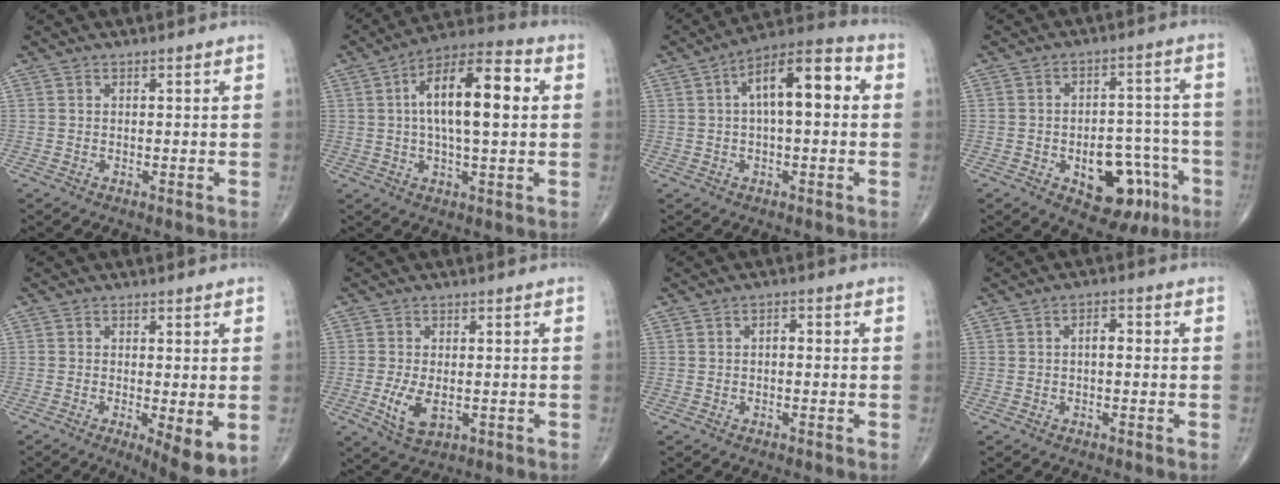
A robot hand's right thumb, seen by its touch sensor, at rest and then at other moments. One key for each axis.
{"total": 15.7, "fx": 2.2, "fy": 5.8, "fz": 14.4, "tx": -0.234, "ty": 0.026, "tz": 0.027}
{"total": 13.0, "fx": 2.1, "fy": 5.3, "fz": 11.7, "tx": -0.177, "ty": 0.036, "tz": 0.022}
{"total": 13.8, "fx": -5.8, "fy": 8.0, "fz": 9.6, "tx": -0.090, "ty": 0.046, "tz": -0.070}
{"total": 7.3, "fx": -1.6, "fy": 2.1, "fz": 6.8, "tx": -0.104, "ty": -0.022, "tz": -0.024}
{"total": 5.9, "fx": -1.2, "fy": 3.2, "fz": 4.8, "tx": -0.092, "ty": -0.010, "tz": -0.015}
{"total": 1.5, "fx": -0.2, "fy": 0.9, "fz": 1.2, "tx": -0.013, "ty": 0.006, "tz": -0.007}
{"total": 2.6, "fx": -0.1, "fy": 1.3, "fz": 2.2, "tx": -0.030, "ty": 0.011, "tz": -0.006}